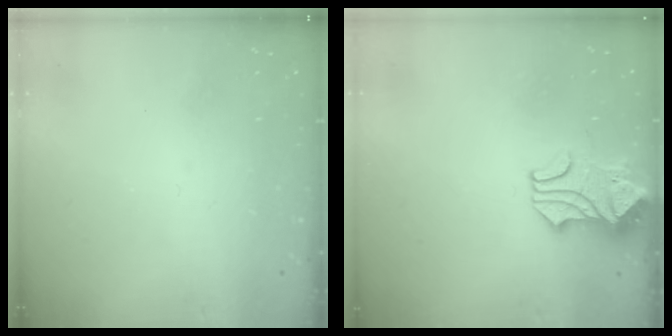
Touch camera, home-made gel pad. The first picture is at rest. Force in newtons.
{"total": 2.3, "press": 2.0, "slide": 1.2}